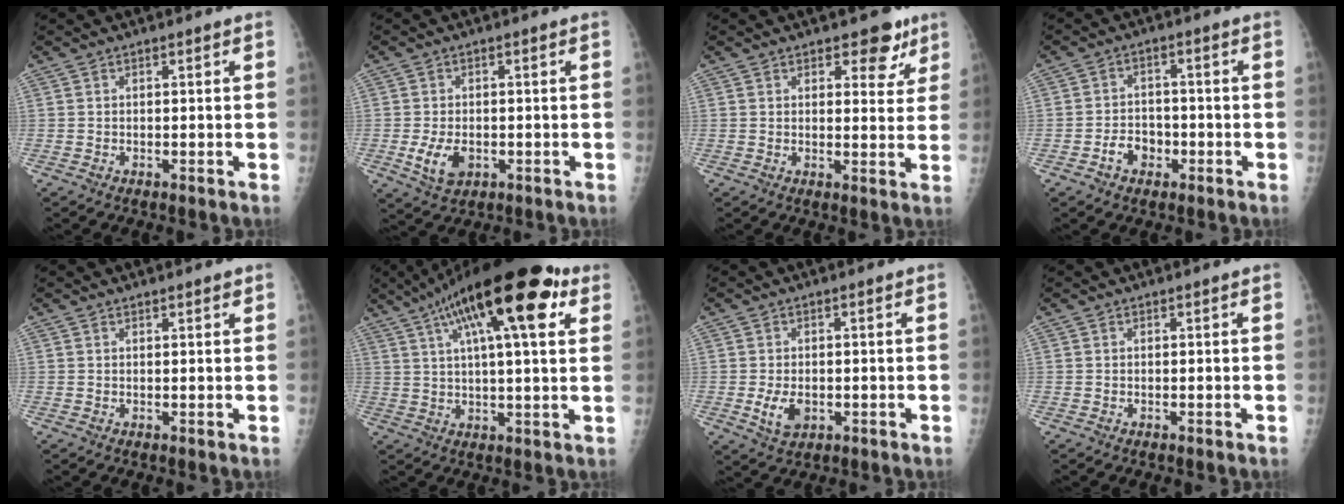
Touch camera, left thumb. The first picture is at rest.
{"total": 5.8, "force": [-1.5, 3.7, 4.2], "torque": [-0.075, -0.003, -0.020]}
{"total": 6.3, "force": [4.0, 3.4, 3.5], "torque": [-0.008, -0.018, 0.048]}
{"total": 4.8, "force": [-2.2, 3.7, 2.2], "torque": [-0.016, 0.024, -0.039]}
{"total": 1.1, "force": [0.8, 0.2, 0.7], "torque": [-0.008, -0.003, 0.011]}
{"total": 23.1, "force": [10.8, 6.8, 19.2], "torque": [-0.303, 0.012, 0.166]}
{"total": 4.7, "force": [-1.0, 3.0, 3.5], "torque": [-0.061, -0.005, -0.013]}
{"total": 0.0}